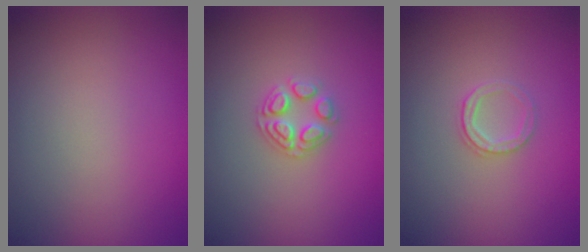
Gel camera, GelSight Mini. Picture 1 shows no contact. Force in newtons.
{"total": 2.5, "press": 2.5, "slide": 0.3}
{"total": 1.6, "press": 1.6, "slide": 0.2}